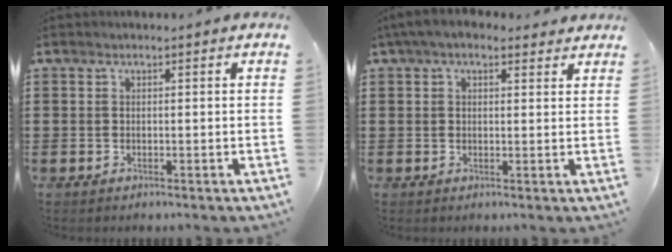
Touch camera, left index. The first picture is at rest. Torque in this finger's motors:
{"motor_torque": [2.14, 0.00, 0.37, 0.00]}